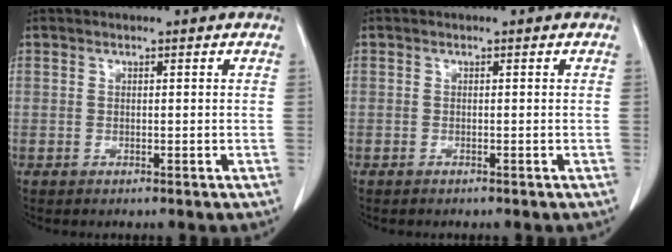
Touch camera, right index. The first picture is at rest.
{"total": 0.0}